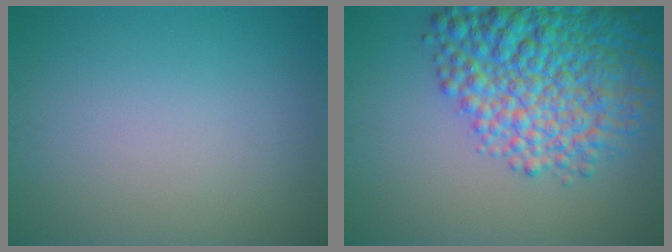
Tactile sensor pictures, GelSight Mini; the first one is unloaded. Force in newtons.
{"total": 10.2, "press": 10.2, "slide": 0.4}